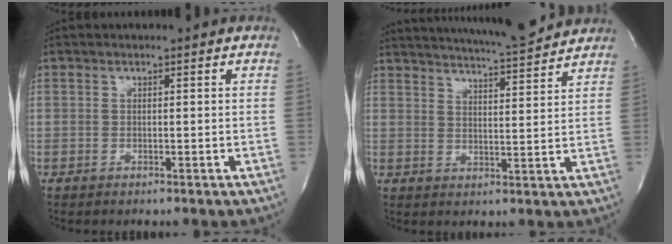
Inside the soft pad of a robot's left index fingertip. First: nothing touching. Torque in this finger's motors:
{"motor_torque": [1.11, -1.03, 0.22, 0.11]}